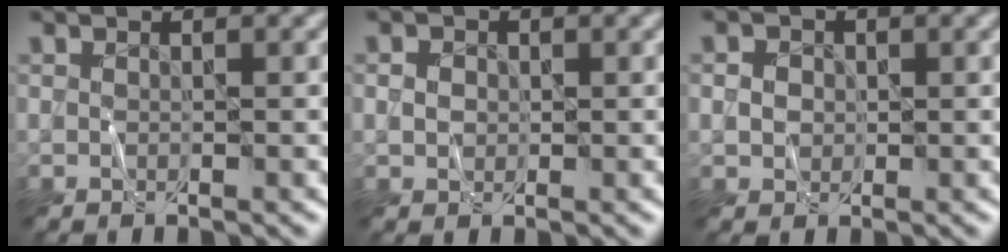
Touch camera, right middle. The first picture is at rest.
{"total": 1.3, "force": [0.0, 1.2, 0.6], "torque": [-0.011, 0.000, -0.001]}
{"total": 2.0, "force": [0.3, 1.7, 0.9], "torque": [-0.015, 0.001, 0.008]}